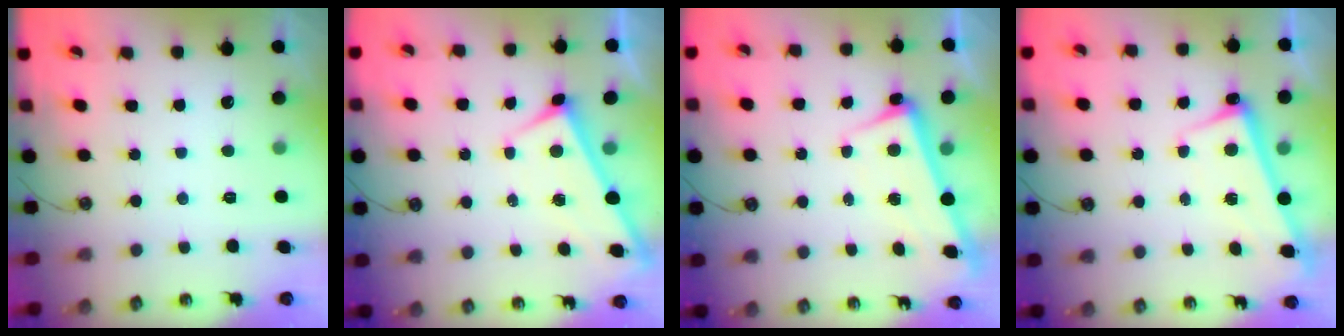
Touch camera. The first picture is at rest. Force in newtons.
{"total": 1.2, "press": 1.1, "slide": 0.4}
{"total": 2.3, "press": 2.1, "slide": 0.9}
{"total": 2.6, "press": 2.5, "slide": 0.9}